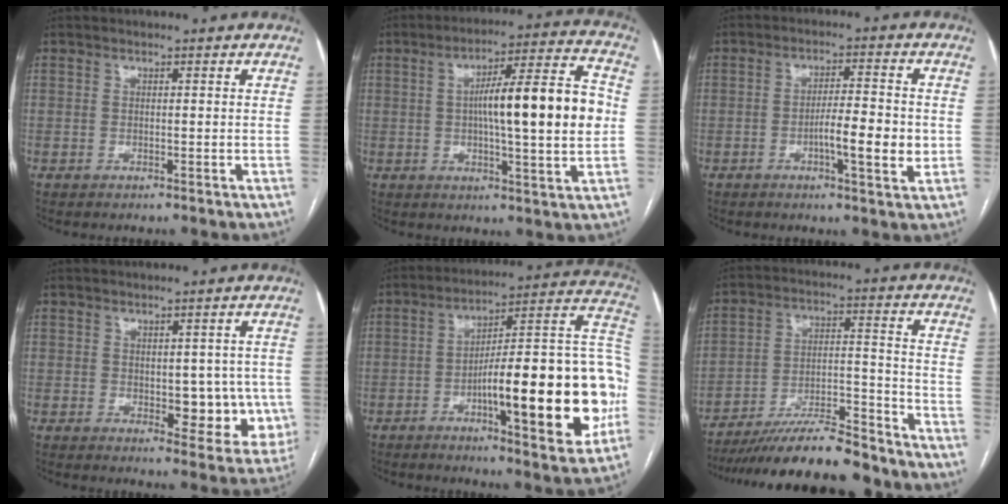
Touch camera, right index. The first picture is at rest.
{"total": 15.8, "force": [0.5, 1.5, 15.7], "torque": [-0.244, 0.019, 0.002]}
{"total": 7.3, "force": [-1.6, 1.1, 7.0], "torque": [-0.112, 0.000, -0.029]}
{"total": 8.0, "force": [-0.6, 4.4, 6.6], "torque": [-0.056, 0.006, 0.001]}
{"total": 25.8, "force": [-5.7, 4.3, 24.8], "torque": [-0.300, 0.019, -0.078]}
{"total": 18.8, "force": [-16.6, 2.4, 8.5], "torque": [-0.139, 0.008, -0.270]}